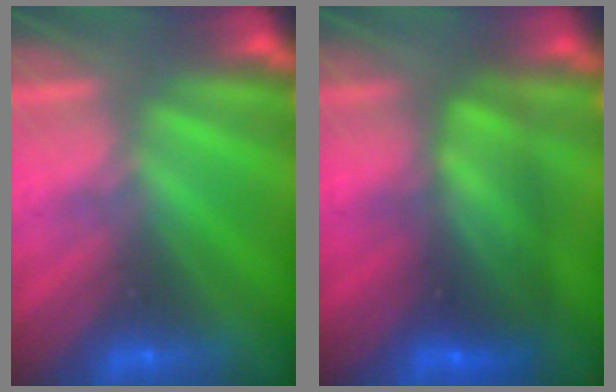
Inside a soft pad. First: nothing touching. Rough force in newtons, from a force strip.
{"total": 8.7}